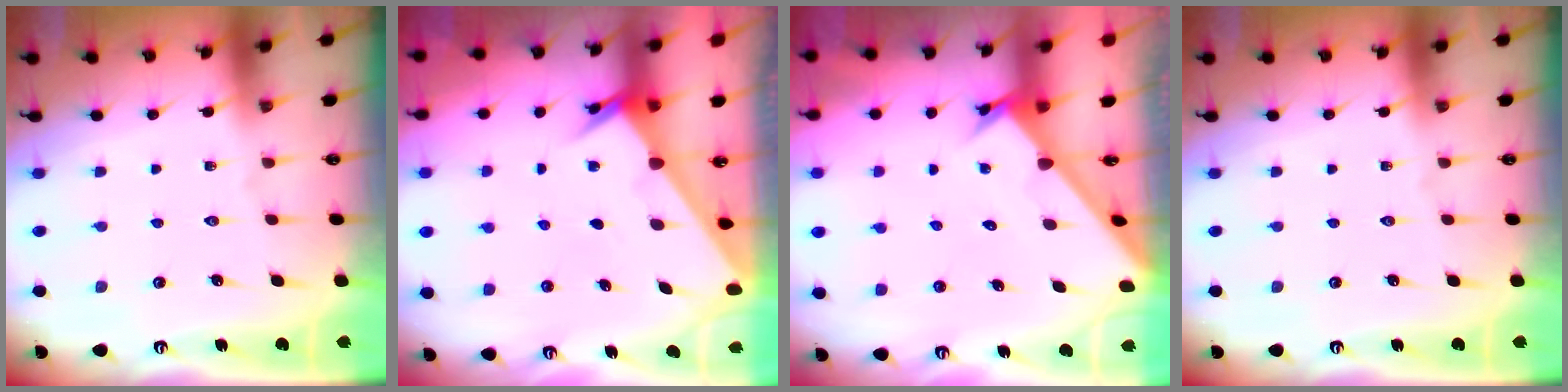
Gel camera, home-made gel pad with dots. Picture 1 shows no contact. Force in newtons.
{"total": 2.5, "press": 2.5, "slide": 0.2}
{"total": 2.7, "press": 2.7, "slide": 0.2}
{"total": 0.0}